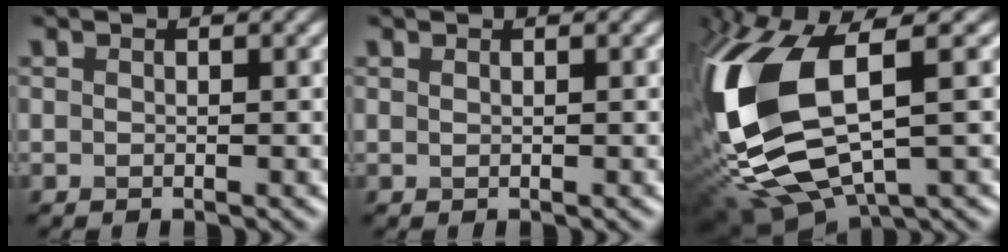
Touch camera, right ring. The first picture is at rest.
{"total": 0.0}
{"total": 15.2, "force": [0.4, 7.5, 13.2], "torque": [-0.318, -0.018, 0.021]}